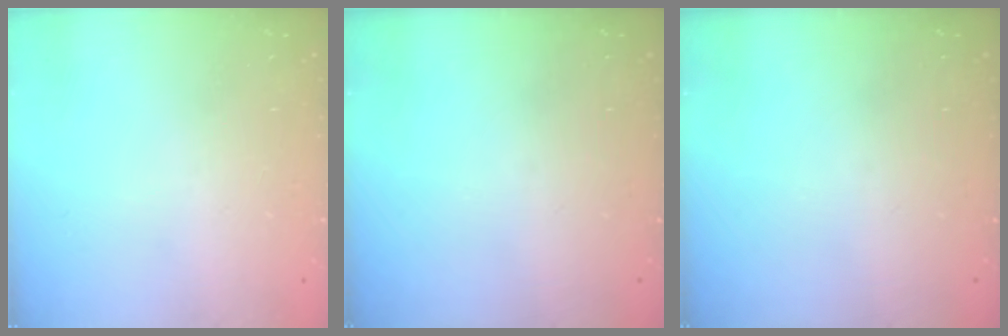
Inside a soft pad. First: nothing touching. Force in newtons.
{"total": 0.0}
{"total": 0.0}